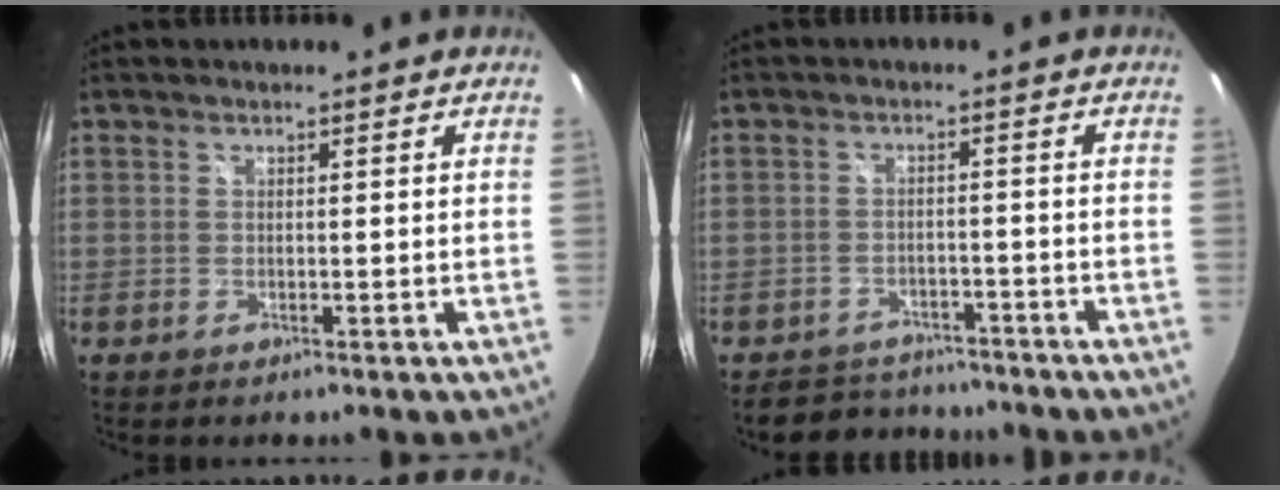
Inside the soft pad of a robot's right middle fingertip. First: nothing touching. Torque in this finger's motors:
{"motor_torque": [0.28, -0.43, -0.03, -0.01]}